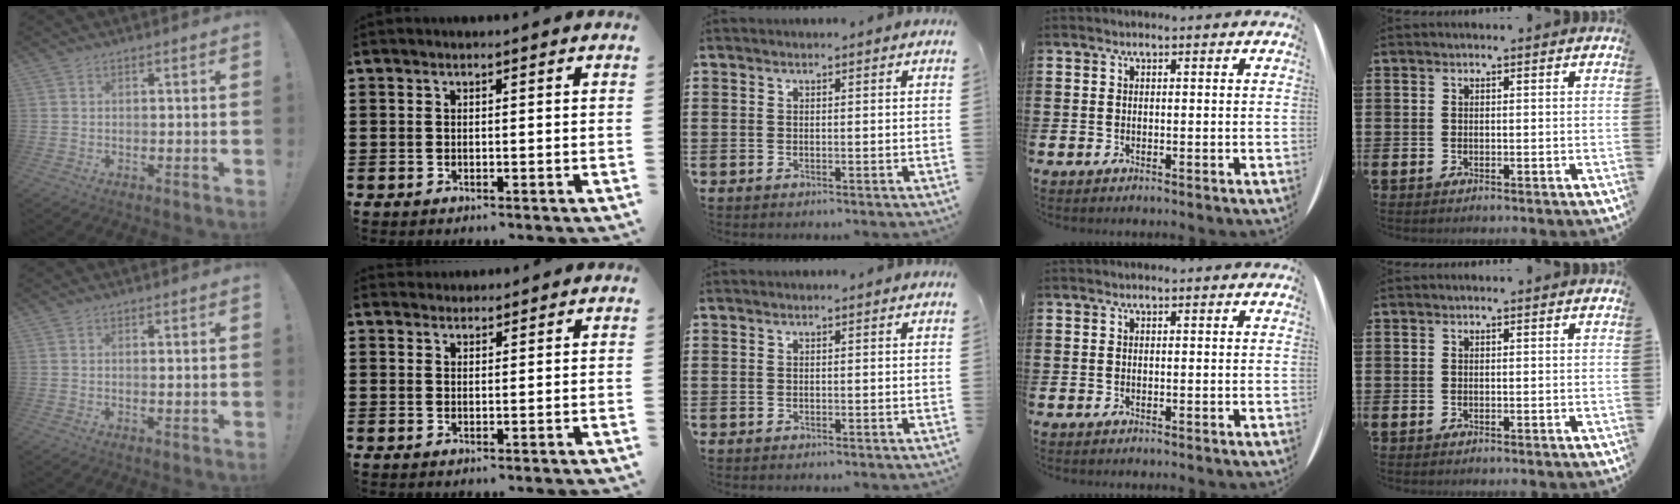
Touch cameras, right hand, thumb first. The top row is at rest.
{"thumb": {"total": 0.9, "force": [0.5, 0.0, 0.7], "torque": [0.002, -0.007, 0.005]}, "index": {"total": 1.2, "force": [1.1, 0.3, -0.2], "torque": [0.002, 0.003, 0.022]}}